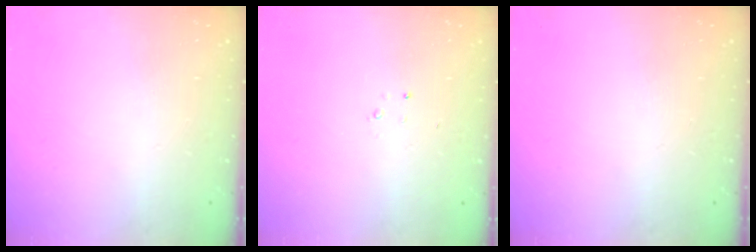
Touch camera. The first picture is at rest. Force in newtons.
{"total": 1.5, "press": 1.5, "slide": 0.2}
{"total": 0.0}